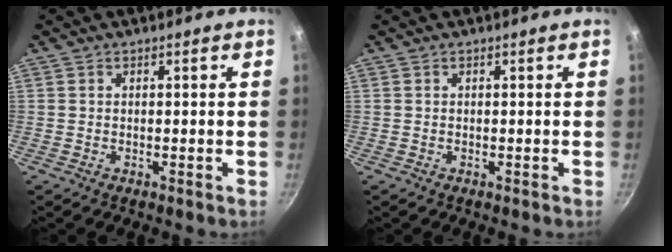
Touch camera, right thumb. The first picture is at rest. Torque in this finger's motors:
{"motor_torque": [-0.16, -0.16, 0.02, -0.02, 0.00]}